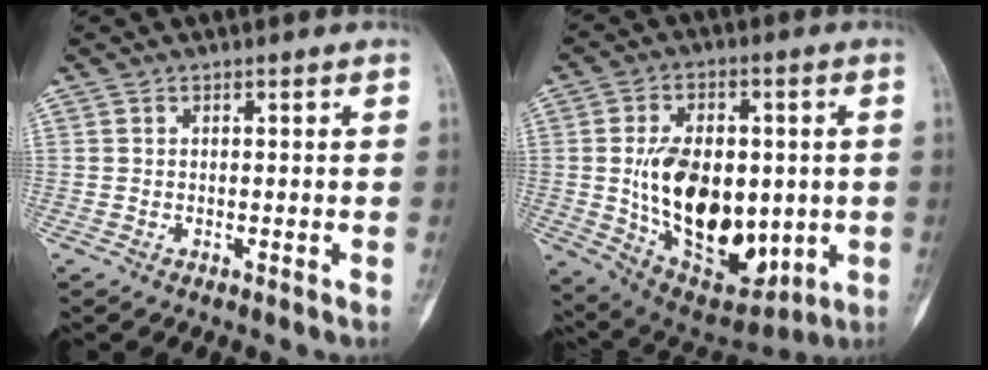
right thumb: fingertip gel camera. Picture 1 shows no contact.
{"total": 22.4, "force": [-0.9, 13.6, 17.7], "torque": [-0.248, -0.017, 0.013]}